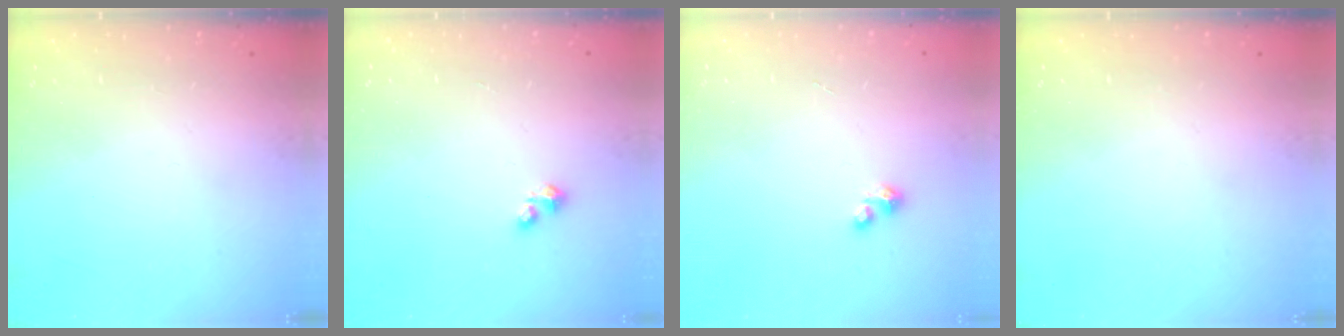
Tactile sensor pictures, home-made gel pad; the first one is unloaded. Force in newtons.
{"total": 1.1, "press": 1.1, "slide": 0.3}
{"total": 0.9, "press": 0.9, "slide": 0.1}
{"total": 0.0}